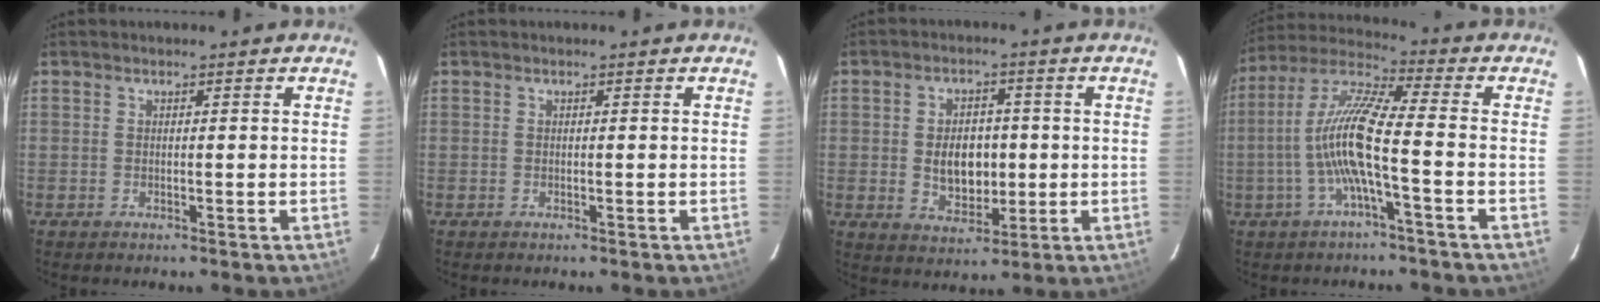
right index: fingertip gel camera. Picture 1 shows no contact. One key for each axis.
{"total": 0.0}
{"total": 7.8, "fx": -0.2, "fy": 5.5, "fz": 5.5, "tx": -0.101, "ty": 0.003, "tz": 0.009}
{"total": 11.4, "fx": -2.8, "fy": 0.7, "fz": 11.0, "tx": -0.221, "ty": 0.008, "tz": -0.054}